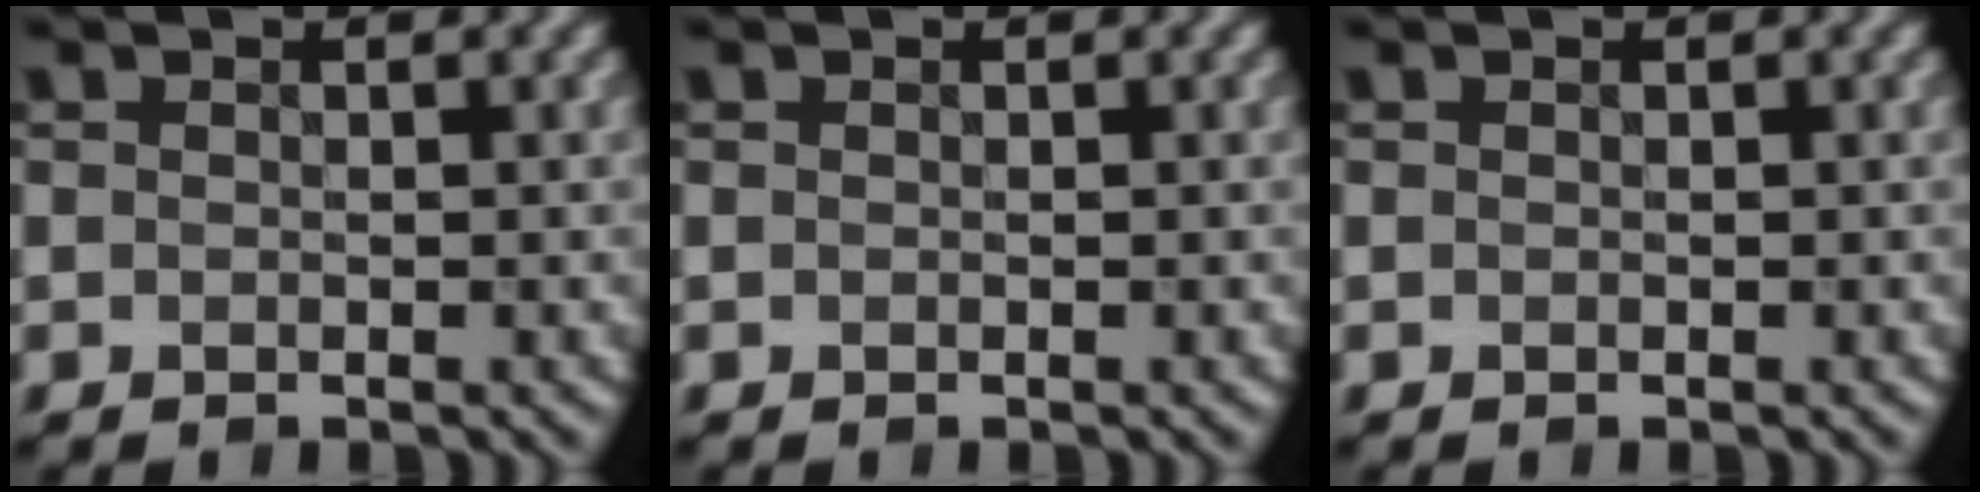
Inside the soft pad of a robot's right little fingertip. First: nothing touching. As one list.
[{"total": 0.0}, {"total": 0.0}]